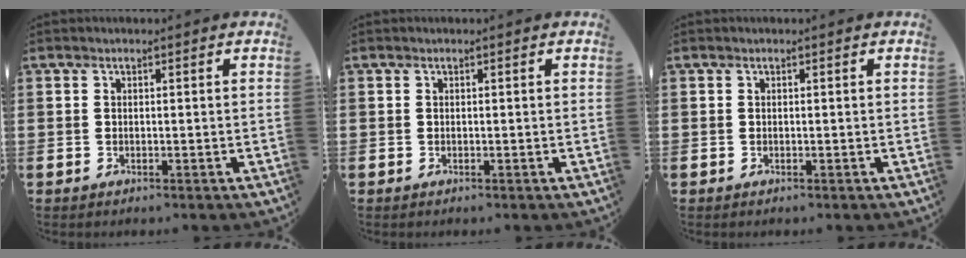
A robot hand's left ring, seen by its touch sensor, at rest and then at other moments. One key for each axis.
{"total": 0.0}
{"total": 0.0}